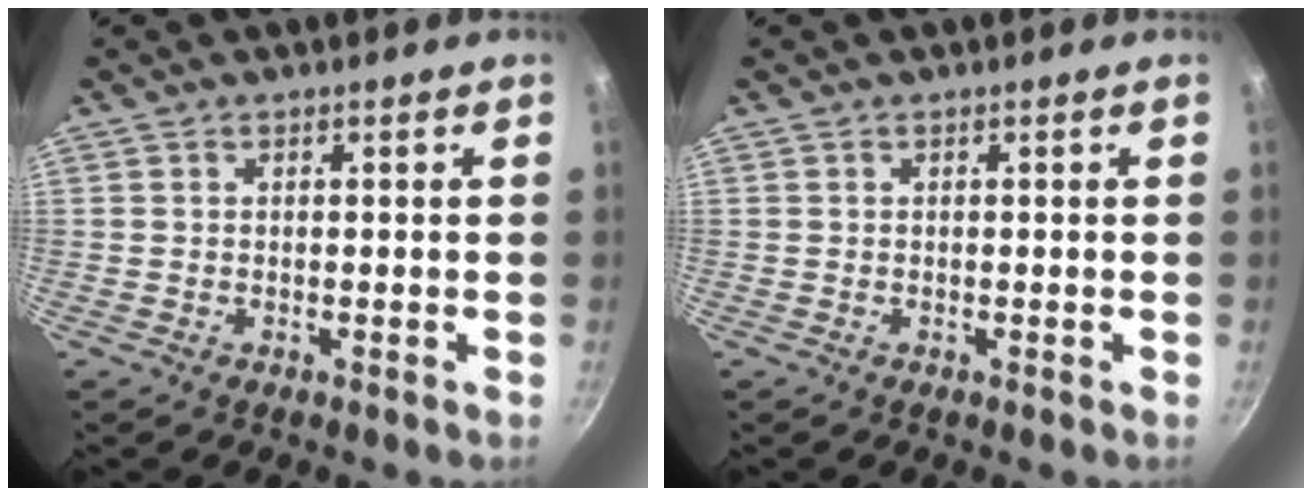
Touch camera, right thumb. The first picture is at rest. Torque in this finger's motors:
{"motor_torque": [-0.11, 0.11, -0.24, 0.06, 0.00]}